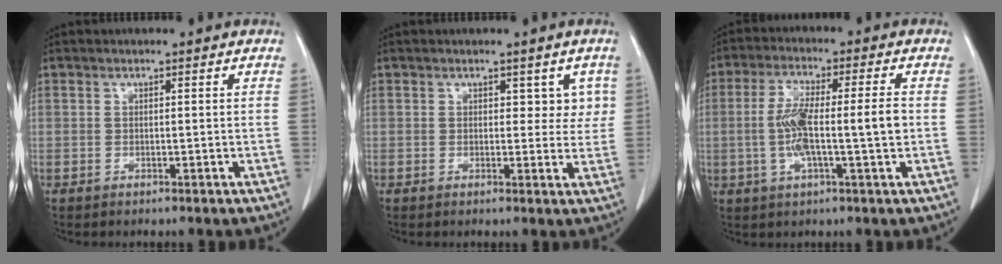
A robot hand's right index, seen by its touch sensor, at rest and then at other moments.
{"total": 3.3, "force": [1.2, 2.2, 2.1], "torque": [-0.006, 0.003, 0.013]}
{"total": 9.7, "force": [-0.7, 0.9, 9.6], "torque": [-0.181, 0.010, -0.017]}